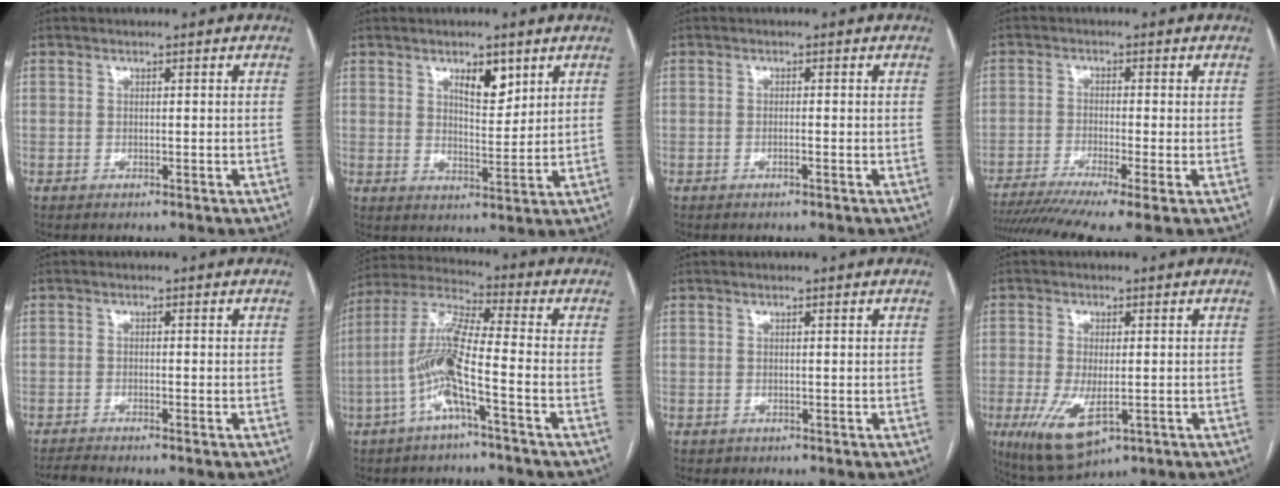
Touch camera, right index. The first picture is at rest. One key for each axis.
{"total": 5.3, "fx": 3.0, "fy": 1.9, "fz": 3.8, "tx": -0.063, "ty": -0.003, "tz": 0.051}
{"total": 0.7, "fx": -0.4, "fy": 0.0, "fz": 0.7, "tx": -0.013, "ty": 0.001, "tz": -0.005}
{"total": 12.3, "fx": -8.9, "fy": 0.3, "fz": 8.6, "tx": -0.148, "ty": -0.020, "tz": -0.144}
{"total": 2.4, "fx": -2.2, "fy": -0.5, "fz": 1.0, "tx": -0.023, "ty": -0.004, "tz": -0.041}
{"total": 10.7, "fx": -3.6, "fy": 0.2, "fz": 10.1, "tx": -0.214, "ty": 0.012, "tz": -0.078}
{"total": 0.0}
{"total": 8.7, "fx": -2.8, "fy": 3.4, "fz": 7.5, "tx": -0.146, "ty": -0.022, "tz": -0.035}